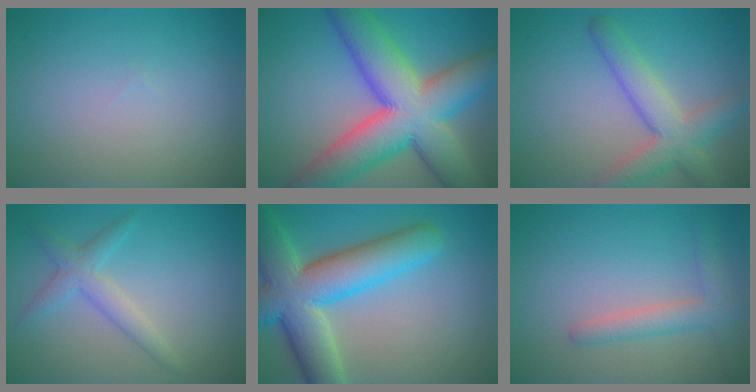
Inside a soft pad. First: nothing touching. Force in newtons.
{"total": 13.6, "press": 13.6, "slide": 0.6}
{"total": 5.1, "press": 5.1, "slide": 0.2}
{"total": 2.6, "press": 2.6, "slide": 0.1}
{"total": 10.6, "press": 10.6, "slide": 0.7}
{"total": 2.6, "press": 2.6, "slide": 0.2}